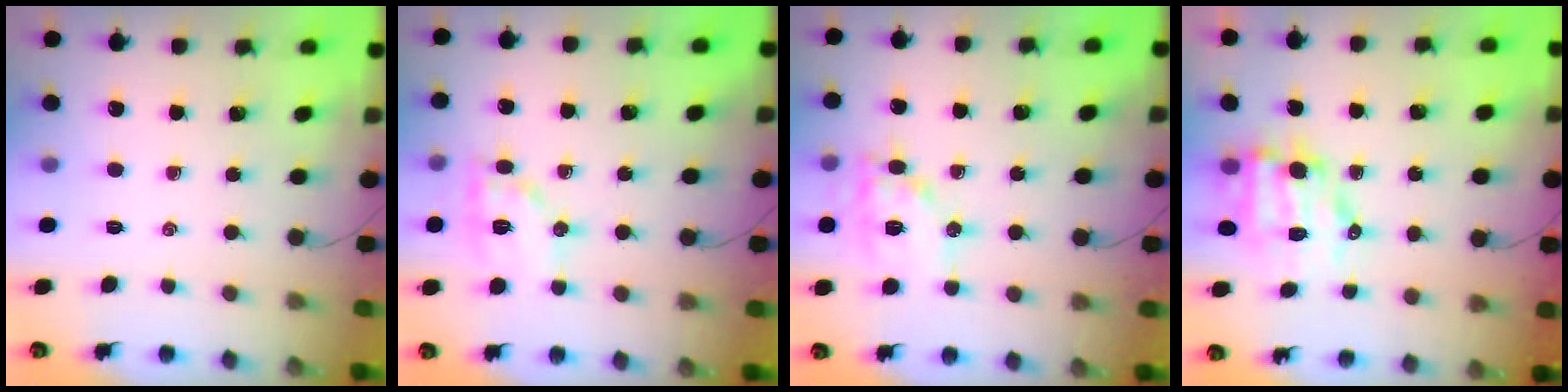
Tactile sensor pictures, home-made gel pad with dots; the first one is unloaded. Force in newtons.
{"total": 11.4, "press": 11.4, "slide": 0.5}
{"total": 12.8, "press": 12.8, "slide": 1.4}
{"total": 8.7, "press": 8.4, "slide": 2.3}